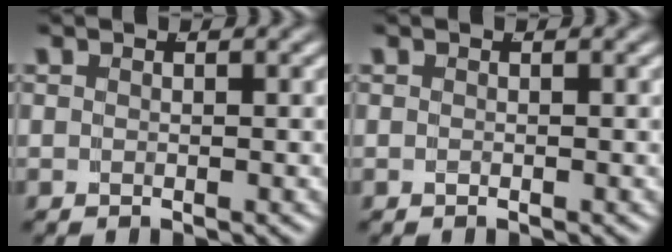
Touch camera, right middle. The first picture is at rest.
{"total": 0.0}